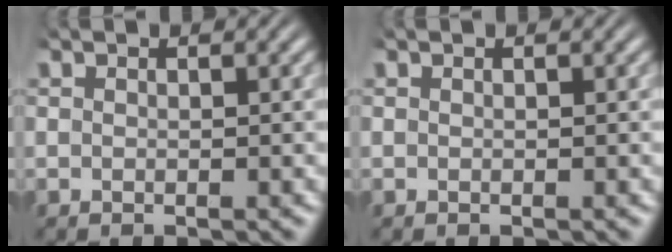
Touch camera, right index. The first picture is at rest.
{"total": 0.0}